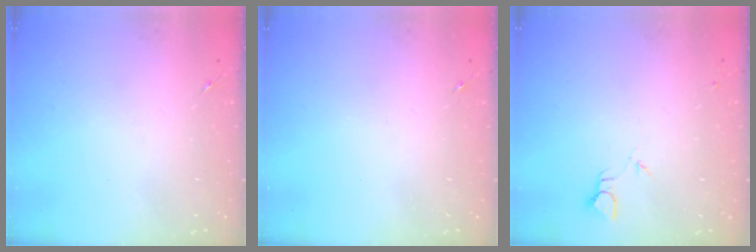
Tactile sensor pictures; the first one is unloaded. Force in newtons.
{"total": 0.0}
{"total": 2.0, "press": 2.0, "slide": 0.1}